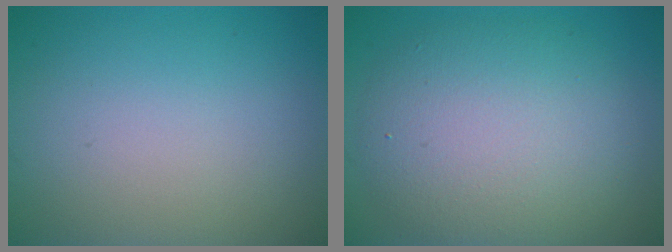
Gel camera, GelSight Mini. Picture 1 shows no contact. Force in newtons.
{"total": 7.8, "press": 7.7, "slide": 0.6}